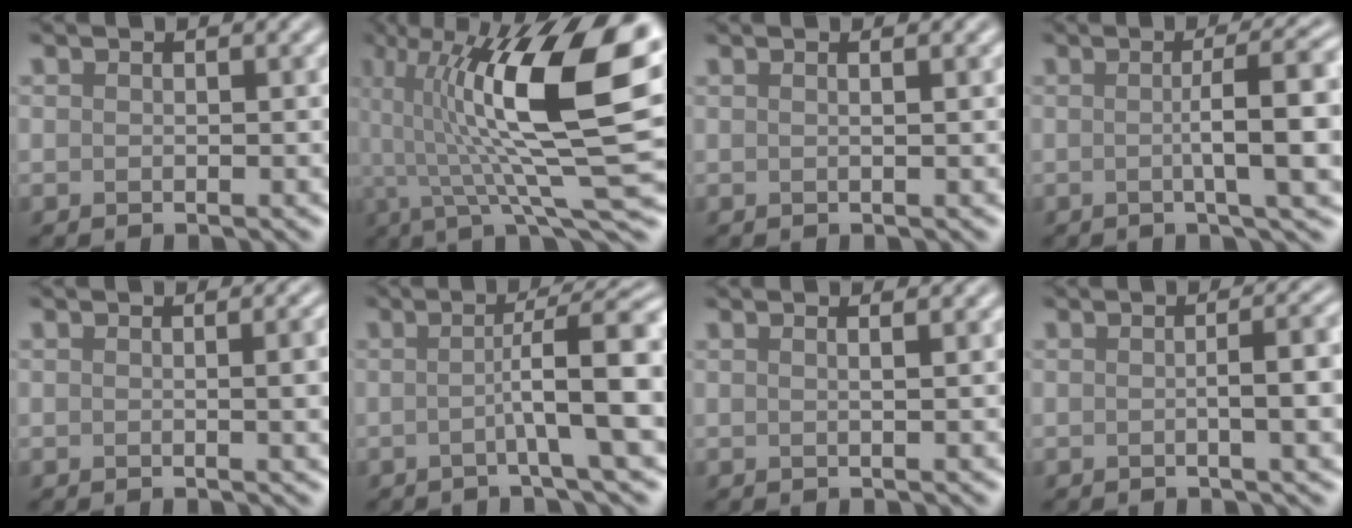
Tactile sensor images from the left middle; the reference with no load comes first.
{"total": 15.3, "force": [3.2, 3.7, 14.5], "torque": [-0.232, 0.012, 0.053]}
{"total": 0.8, "force": [0.4, 0.2, 0.7], "torque": [-0.006, 0.000, -0.002]}
{"total": 7.5, "force": [0.0, 1.5, 7.4], "torque": [-0.096, 0.011, 0.000]}
{"total": 2.7, "force": [0.1, 0.7, 2.7], "torque": [-0.027, 0.002, 0.000]}
{"total": 7.8, "force": [-0.4, 1.1, 7.7], "torque": [-0.103, 0.010, -0.012]}
{"total": 1.4, "force": [0.7, 0.5, 1.1], "torque": [-0.005, 0.005, -0.007]}
{"total": 4.4, "force": [-0.3, 1.1, 4.3], "torque": [-0.057, 0.006, -0.002]}